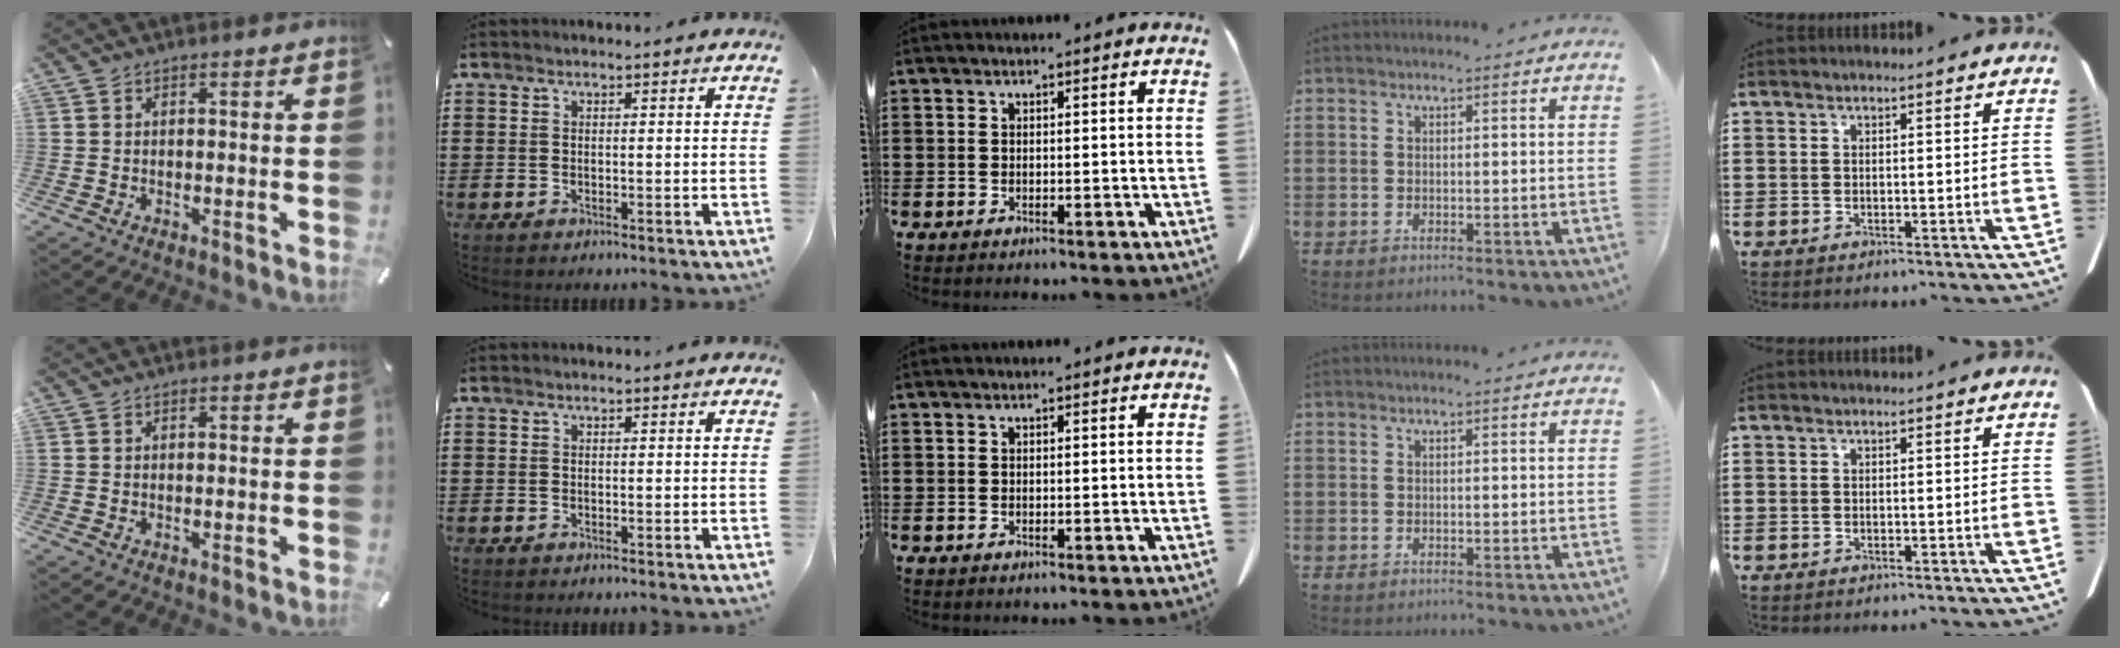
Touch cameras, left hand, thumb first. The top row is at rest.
{}